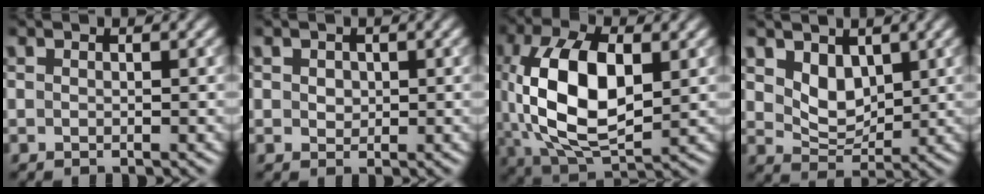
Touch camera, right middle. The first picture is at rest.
{"total": 1.1, "force": [0.3, 0.9, 0.5], "torque": [-0.009, -0.001, 0.006]}
{"total": 11.3, "force": [0.9, 6.0, 9.6], "torque": [-0.193, 0.002, 0.017]}
{"total": 3.3, "force": [1.5, 2.2, 2.0], "torque": [-0.044, -0.011, 0.030]}